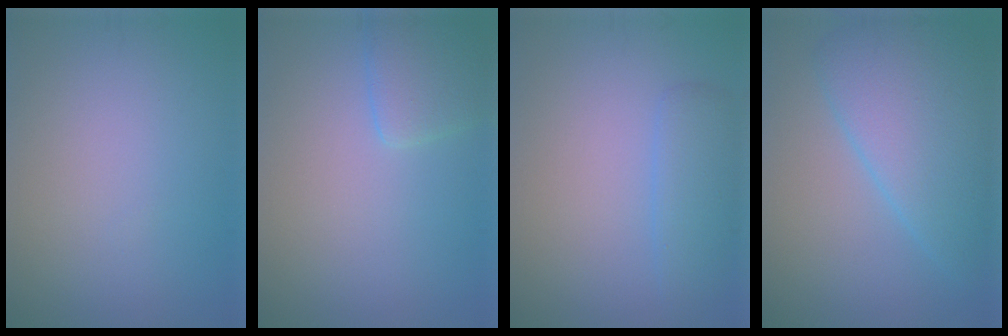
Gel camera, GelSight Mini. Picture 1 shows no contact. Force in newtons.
{"total": 2.5, "press": 2.5, "slide": 0.2}
{"total": 2.7, "press": 2.7, "slide": 0.1}
{"total": 6.8, "press": 6.8, "slide": 0.2}